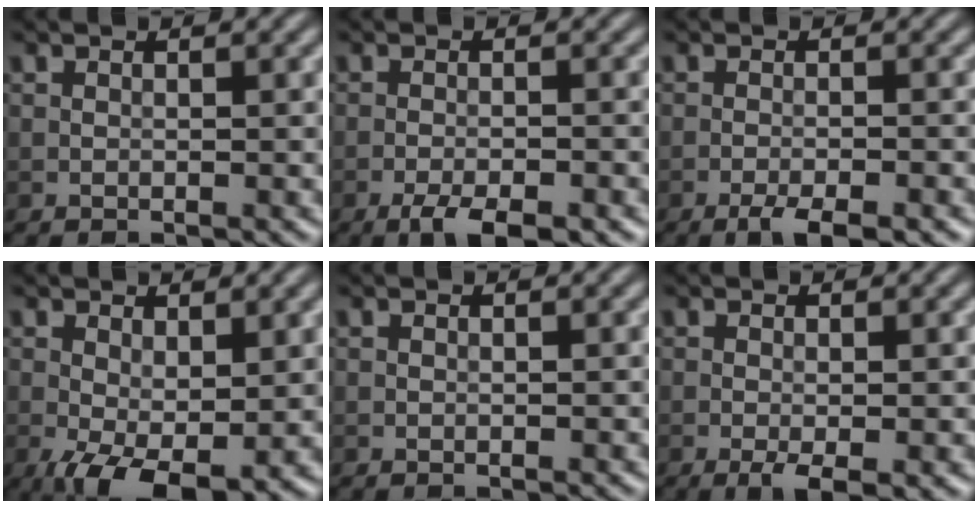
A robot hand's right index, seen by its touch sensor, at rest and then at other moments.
{"total": 3.9, "force": [-2.5, 1.1, 2.8], "torque": [-0.052, -0.004, -0.040]}
{"total": 3.4, "force": [-2.2, 0.6, 2.5], "torque": [-0.045, -0.001, -0.039]}
{"total": 6.0, "force": [-1.7, 2.9, 5.0], "torque": [-0.099, -0.020, -0.022]}
{"total": 0.0}
{"total": 2.7, "force": [-1.0, 0.6, 2.4], "torque": [-0.043, -0.008, -0.017]}